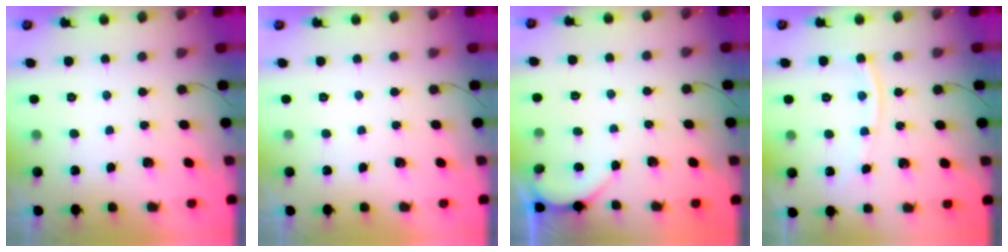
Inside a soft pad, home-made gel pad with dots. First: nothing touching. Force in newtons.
{"total": 0.0}
{"total": 2.5, "press": 2.4, "slide": 0.3}
{"total": 8.6, "press": 8.5, "slide": 1.0}